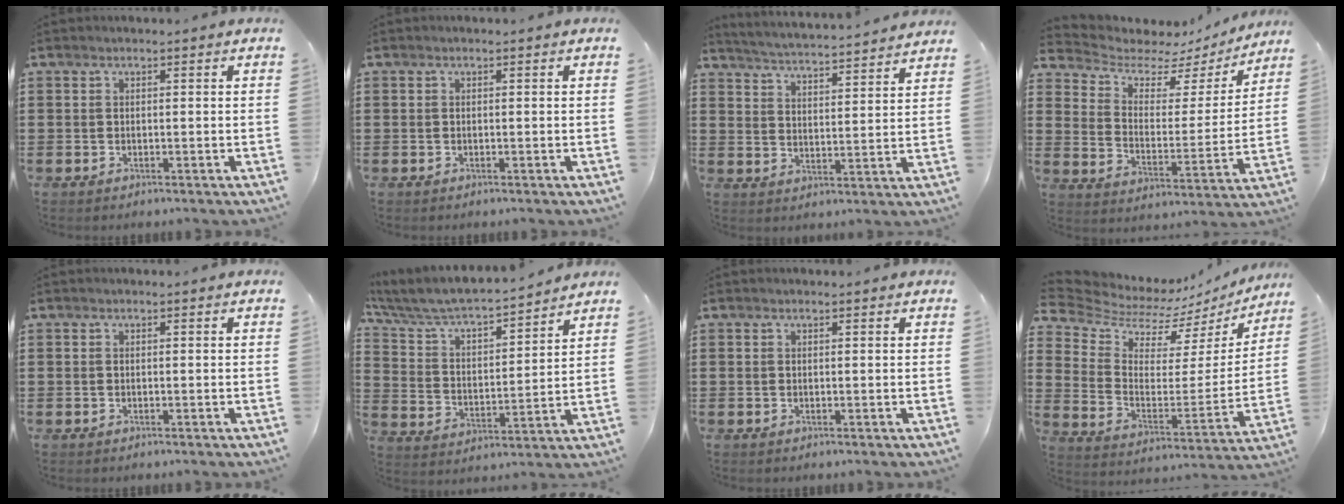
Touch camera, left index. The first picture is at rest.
{"total": 0.0}
{"total": 3.5, "force": [3.3, -1.0, 0.3], "torque": [-0.025, -0.037, 0.050]}
{"total": 4.7, "force": [3.9, 2.2, 1.3], "torque": [-0.046, -0.033, 0.059]}
{"total": 0.0}
{"total": 5.6, "force": [5.1, 0.6, 2.1], "torque": [-0.065, -0.042, 0.080]}
{"total": 0.0}
{"total": 5.4, "force": [4.8, 2.1, 1.1], "torque": [-0.057, -0.048, 0.080]}